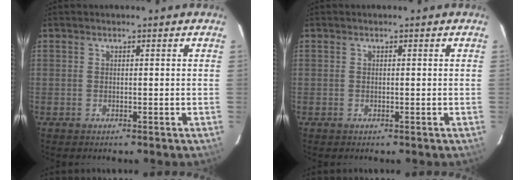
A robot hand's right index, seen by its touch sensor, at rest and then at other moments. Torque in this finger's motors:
{"motor_torque": [0.10, 0.01, 0.11, 0.01]}